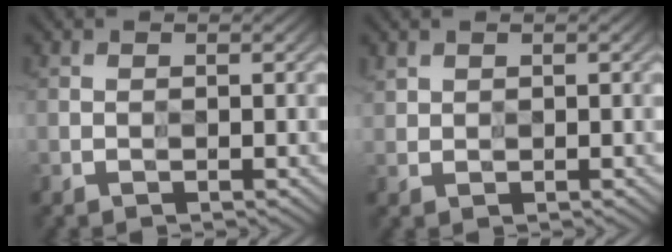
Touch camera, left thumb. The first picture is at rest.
{"total": 1.7, "force": [1.5, 0.9, 0.2], "torque": [-0.016, 0.001, 0.033]}